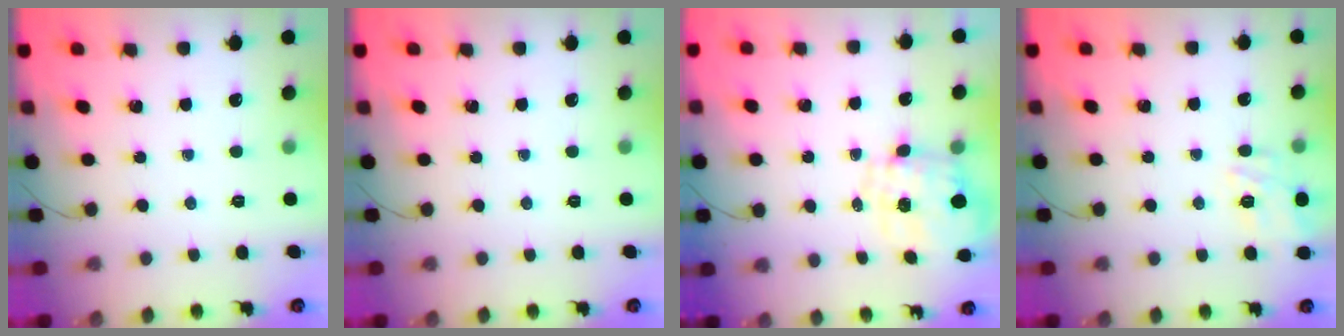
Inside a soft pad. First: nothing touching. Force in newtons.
{"total": 0.0}
{"total": 1.7, "press": 1.6, "slide": 0.3}
{"total": 13.6, "press": 13.5, "slide": 1.1}